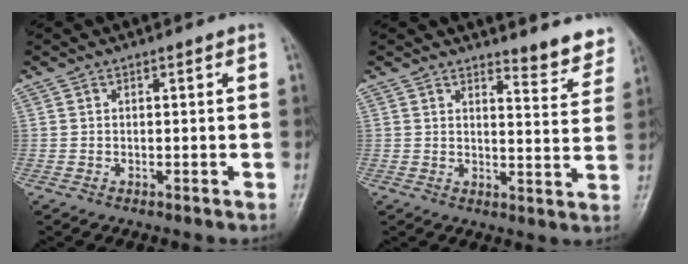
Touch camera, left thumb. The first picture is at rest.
{"total": 7.1, "force": [6.3, 1.3, 2.9], "torque": [-0.025, -0.062, 0.081]}